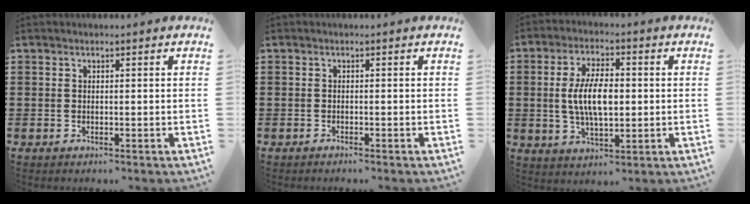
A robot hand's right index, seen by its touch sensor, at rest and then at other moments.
{"total": 0.6, "force": [-0.6, -0.1, 0.2], "torque": [-0.004, -0.001, -0.012]}
{"total": 8.0, "force": [0.1, 3.4, 7.2], "torque": [-0.156, 0.003, -0.005]}